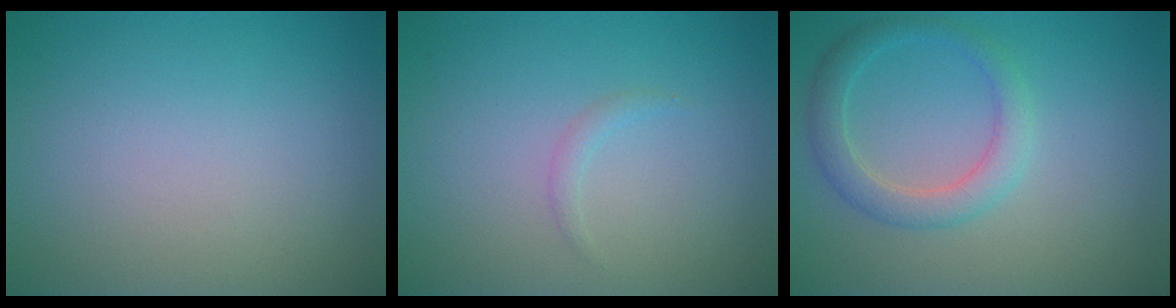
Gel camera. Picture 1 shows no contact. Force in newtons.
{"total": 0.7, "press": 0.7, "slide": 0.1}
{"total": 2.8, "press": 2.8, "slide": 0.2}